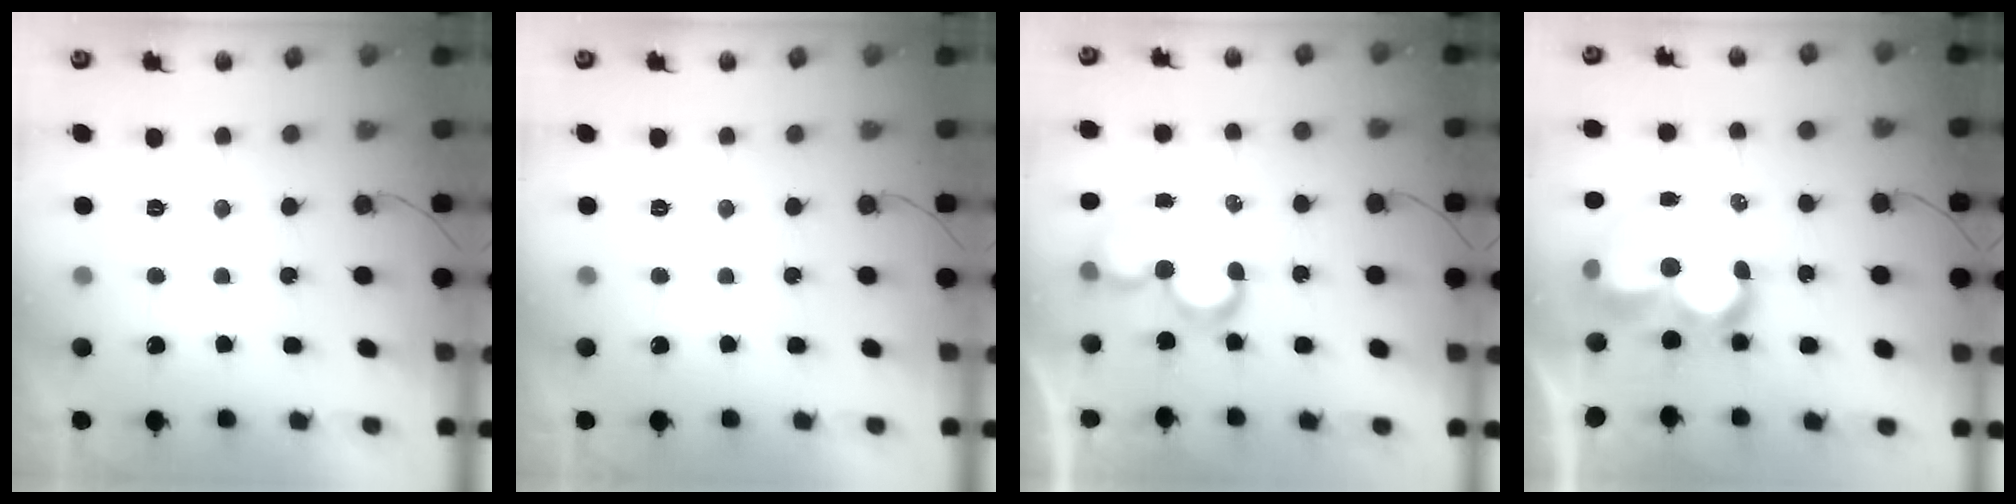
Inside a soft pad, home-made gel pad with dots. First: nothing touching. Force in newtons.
{"total": 0.0}
{"total": 7.9, "press": 7.9, "slide": 0.2}
{"total": 11.0, "press": 11.0, "slide": 0.8}